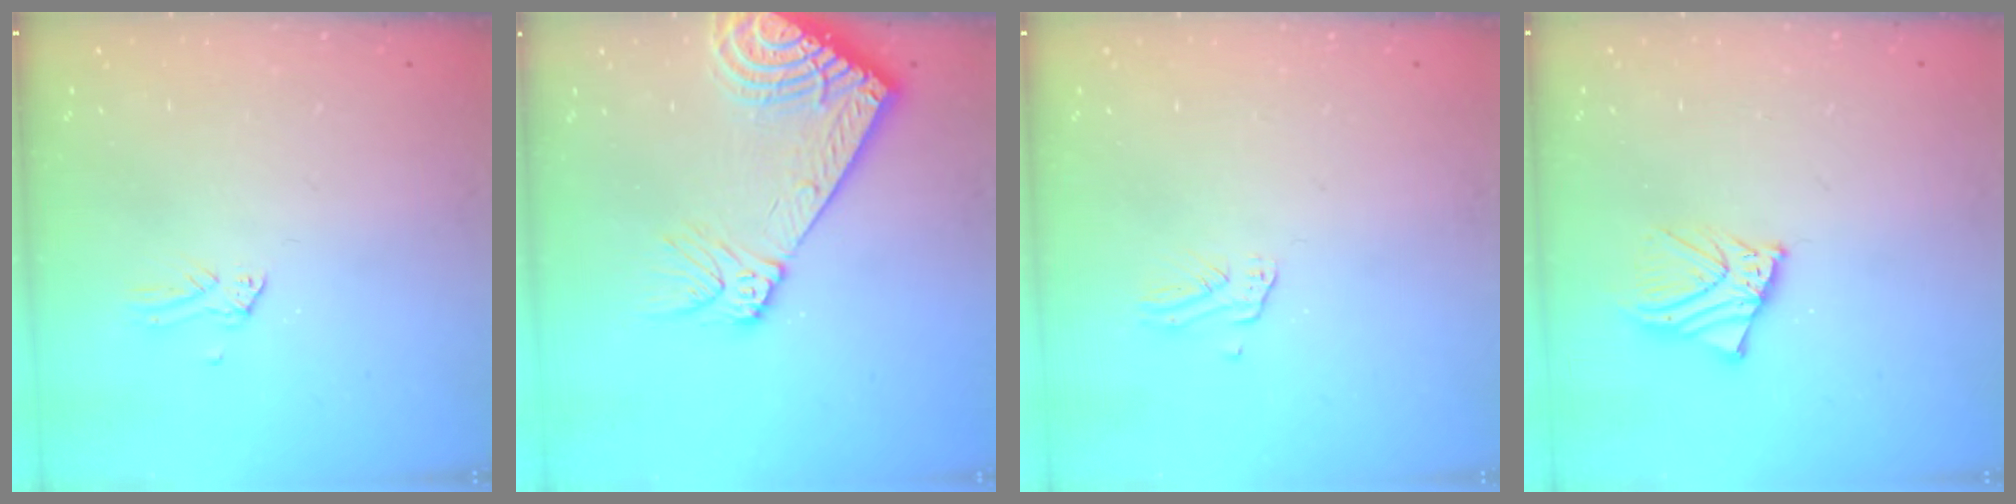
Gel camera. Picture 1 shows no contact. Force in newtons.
{"total": 17.2, "press": 16.8, "slide": 3.7}
{"total": 2.6, "press": 2.6, "slide": 0.2}
{"total": 4.6, "press": 4.5, "slide": 0.7}